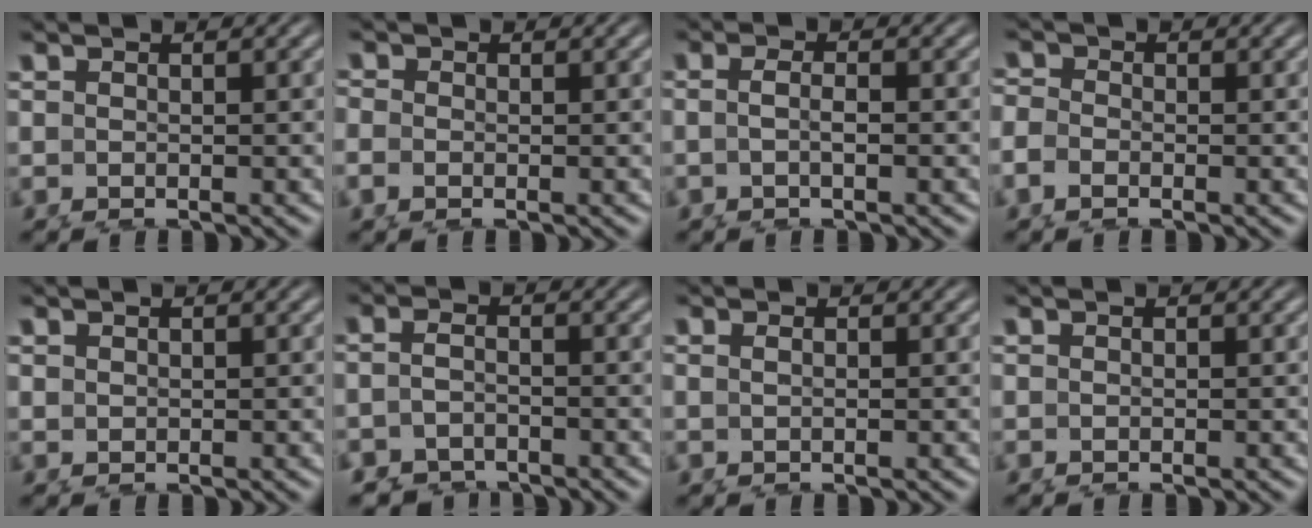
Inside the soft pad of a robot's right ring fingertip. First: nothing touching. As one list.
[{"total": 1.5, "force": [0.0, 1.4, 0.6], "torque": [-0.019, -0.004, -0.002]}, {"total": 2.7, "force": [-0.4, 0.9, 2.5], "torque": [-0.046, -0.009, -0.002]}, {"total": 2.2, "force": [-0.4, 2.0, 0.8], "torque": [-0.022, -0.009, -0.008]}, {"total": 0.7, "force": [0.3, 0.6, 0.0], "torque": [-0.002, -0.004, 0.007]}, {"total": 2.7, "force": [-2.1, 1.6, 0.3], "torque": [-0.008, -0.011, -0.033]}, {"total": 0.8, "force": [0.1, 0.0, 0.8], "torque": [-0.020, 0.000, 0.003]}, {"total": 0.0}]